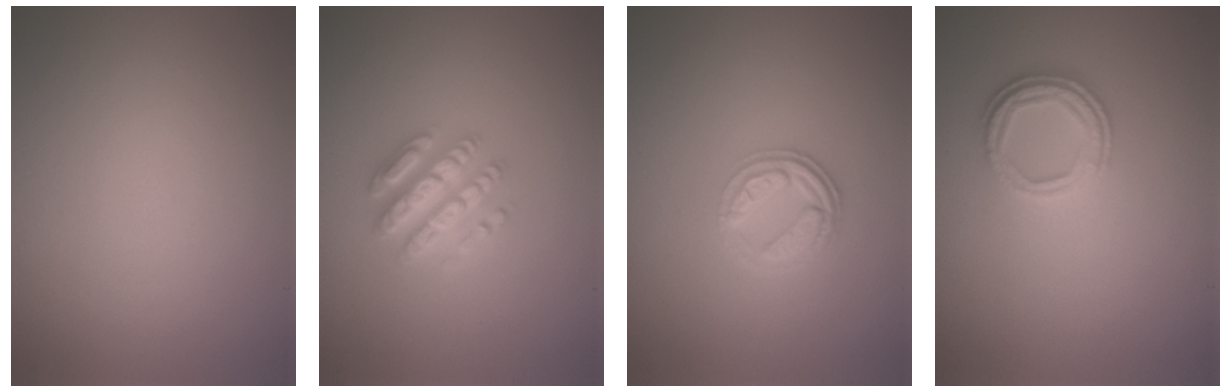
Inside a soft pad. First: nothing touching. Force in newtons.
{"total": 4.3, "press": 4.2, "slide": 0.7}
{"total": 2.6, "press": 2.4, "slide": 1.0}
{"total": 3.2, "press": 2.5, "slide": 2.0}